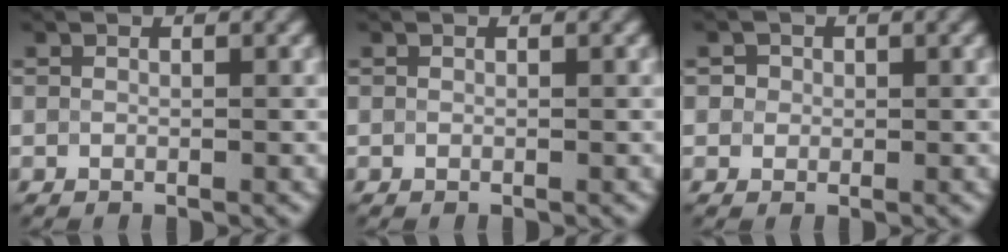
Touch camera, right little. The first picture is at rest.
{"total": 0.0}
{"total": 1.4, "force": [0.5, 1.2, 0.4], "torque": [-0.004, 0.002, 0.008]}